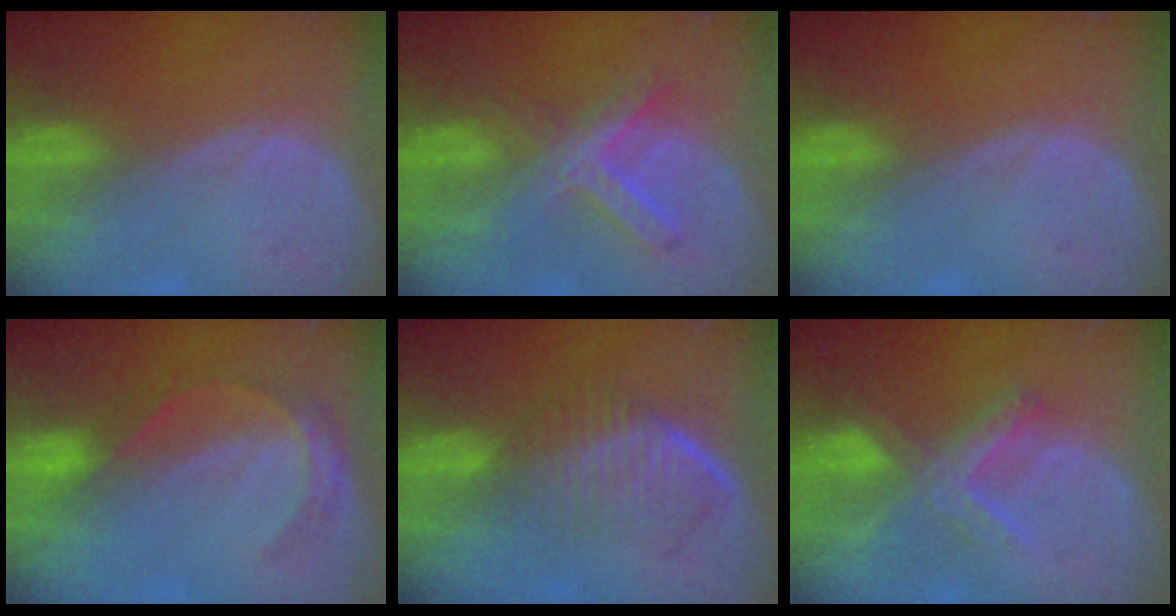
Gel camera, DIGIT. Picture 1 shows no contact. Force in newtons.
{"total": 7.4, "press": 6.2, "slide": 4.0}
{"total": 0.0}
{"total": 4.5, "press": 4.4, "slide": 0.7}
{"total": 7.0, "press": 6.1, "slide": 3.5}
{"total": 6.9, "press": 6.1, "slide": 3.2}